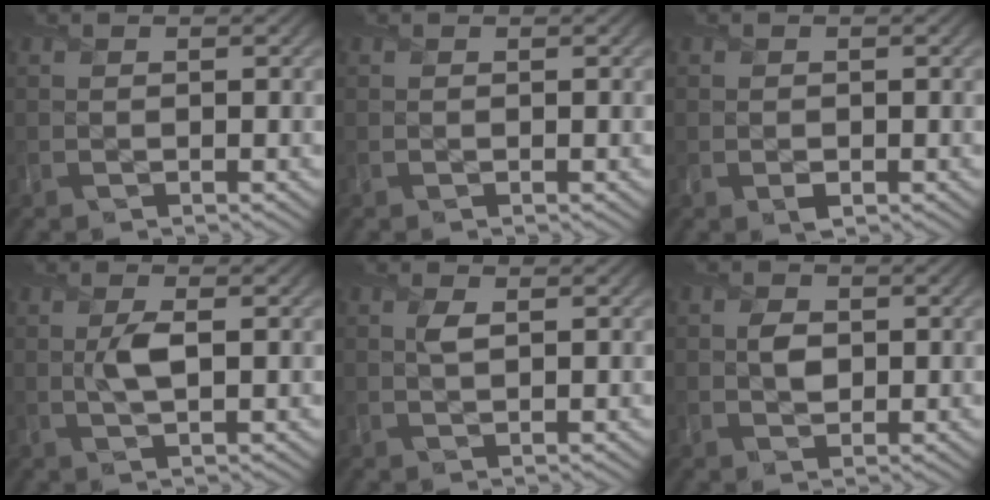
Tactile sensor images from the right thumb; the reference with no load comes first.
{"total": 0.0}
{"total": 1.2, "force": [-0.4, 1.0, 0.6], "torque": [-0.011, -0.008, -0.008]}
{"total": 3.1, "force": [0.3, 1.2, 2.8], "torque": [-0.063, 0.000, 0.002]}
{"total": 1.7, "force": [0.5, 0.8, 1.4], "torque": [-0.033, -0.003, 0.008]}
{"total": 2.4, "force": [0.1, 1.9, 1.5], "torque": [-0.031, -0.004, -0.002]}